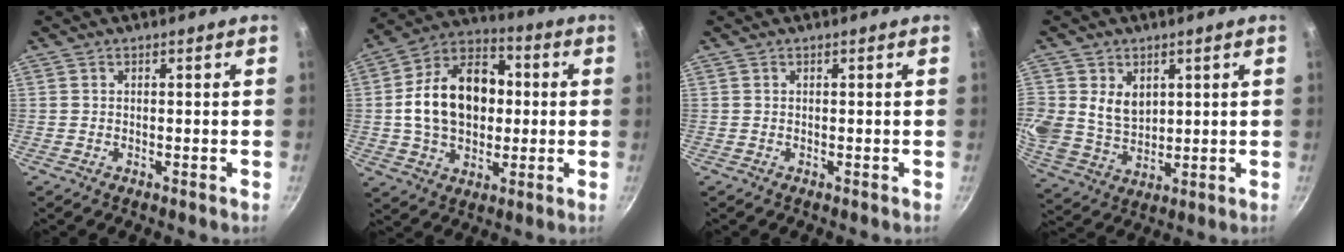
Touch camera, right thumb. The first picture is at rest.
{"total": 18.9, "force": [0.9, 13.4, 13.2], "torque": [-0.190, 0.030, 0.005]}
{"total": 0.0}
{"total": 11.9, "force": [3.2, 9.4, 6.6], "torque": [-0.134, -0.012, 0.075]}